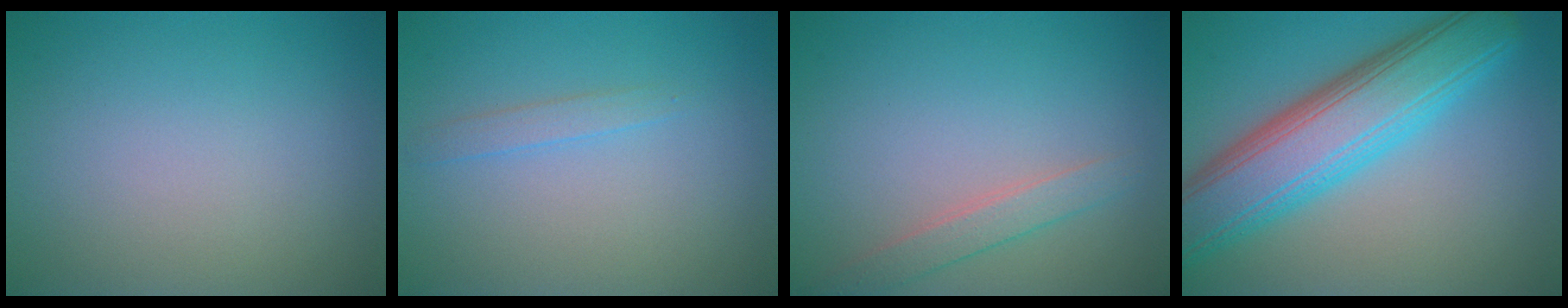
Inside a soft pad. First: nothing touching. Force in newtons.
{"total": 1.2, "press": 1.2, "slide": 0.1}
{"total": 1.9, "press": 1.9, "slide": 0.0}
{"total": 9.6, "press": 9.6, "slide": 0.4}